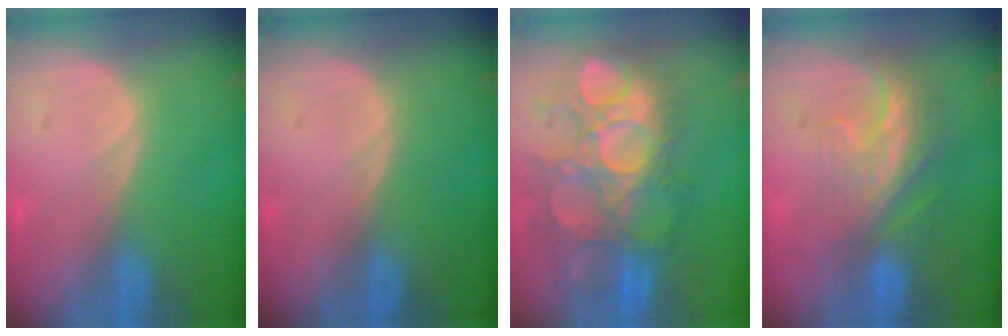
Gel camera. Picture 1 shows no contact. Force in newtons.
{"total": 0.0}
{"total": 12.0, "press": 11.4, "slide": 3.7}
{"total": 8.2, "press": 7.2, "slide": 4.0}